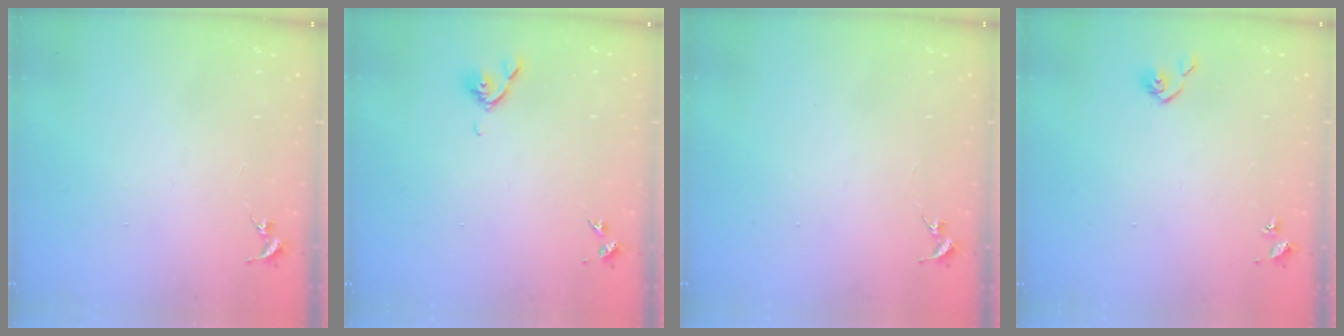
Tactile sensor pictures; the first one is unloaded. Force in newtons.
{"total": 5.8, "press": 5.6, "slide": 1.4}
{"total": 0.0}
{"total": 4.9, "press": 4.8, "slide": 0.7}